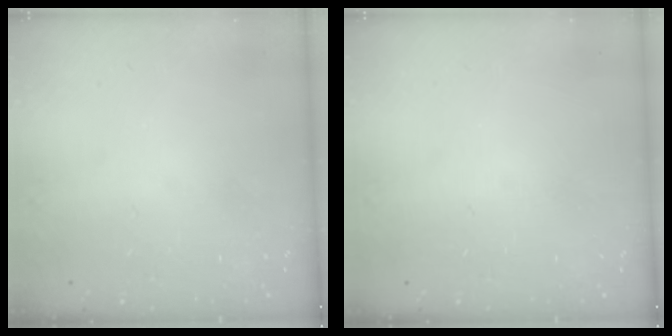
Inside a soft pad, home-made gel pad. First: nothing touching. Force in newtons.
{"total": 0.0}